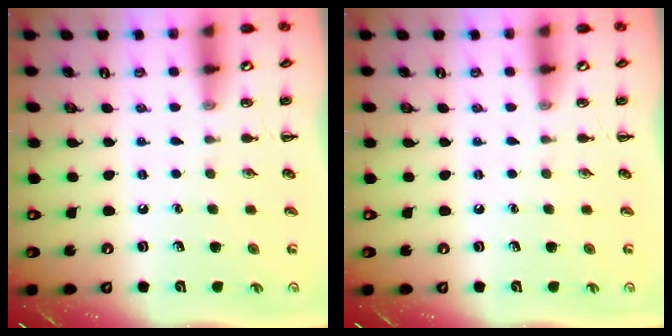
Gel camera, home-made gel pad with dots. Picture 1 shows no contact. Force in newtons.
{"total": 0.0}